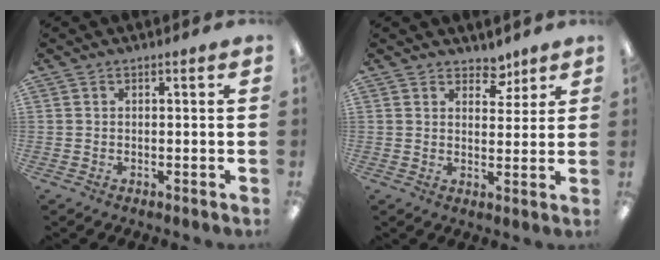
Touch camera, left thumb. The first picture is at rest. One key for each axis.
{"total": 5.2, "fx": 4.0, "fy": 3.0, "fz": 1.5, "tx": -0.001, "ty": -0.025, "tz": 0.067}